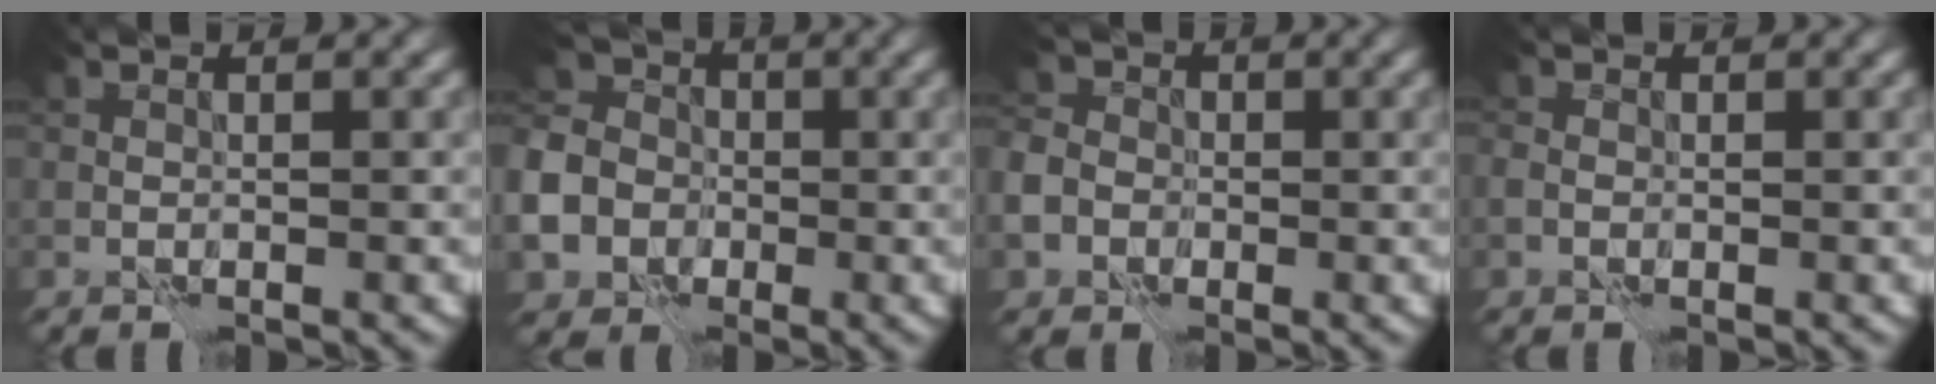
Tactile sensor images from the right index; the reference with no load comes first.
{"total": 10.7, "force": [-5.2, 8.7, 3.6], "torque": [-0.098, -0.042, -0.100]}
{"total": 5.9, "force": [-2.5, 4.9, 2.1], "torque": [-0.047, -0.016, -0.059]}
{"total": 0.8, "force": [-0.4, 0.7, 0.2], "torque": [-0.005, 0.001, -0.011]}